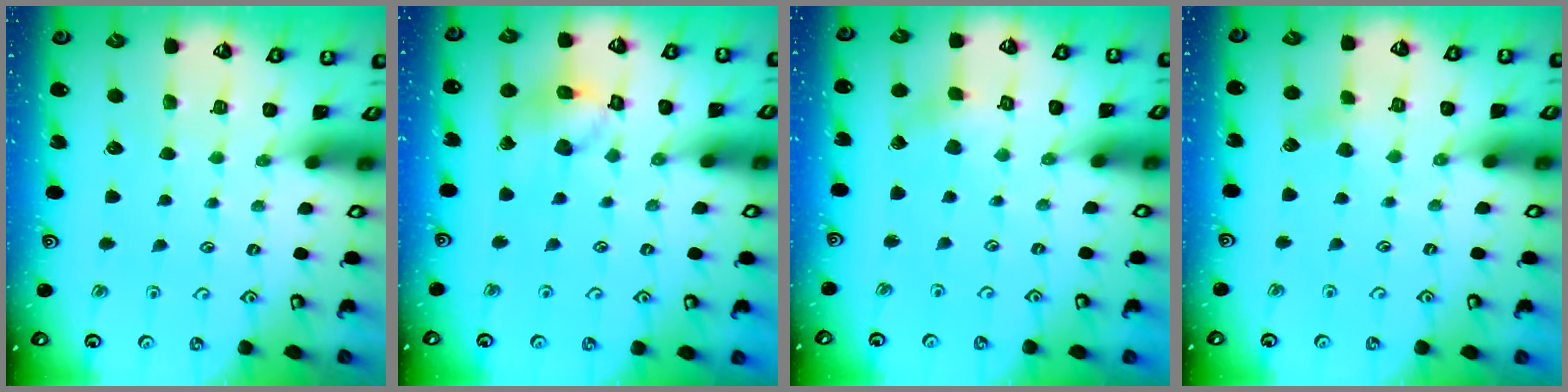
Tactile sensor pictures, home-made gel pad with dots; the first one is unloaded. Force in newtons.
{"total": 13.1, "press": 13.0, "slide": 2.0}
{"total": 2.2, "press": 2.2, "slide": 0.2}
{"total": 3.0, "press": 3.0, "slide": 0.1}